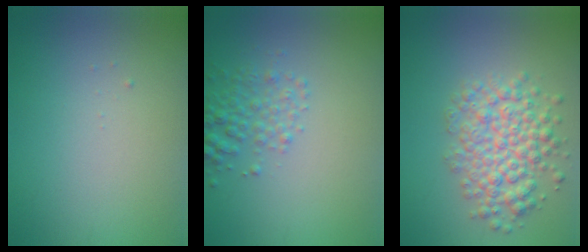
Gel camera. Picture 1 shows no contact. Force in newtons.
{"total": 2.5, "press": 2.5, "slide": 0.1}
{"total": 5.1, "press": 5.1, "slide": 0.2}